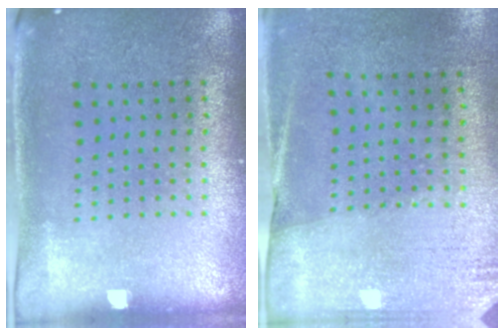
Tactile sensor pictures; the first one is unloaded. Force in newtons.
{"total": 2.6, "press": 2.3, "slide": 1.4}